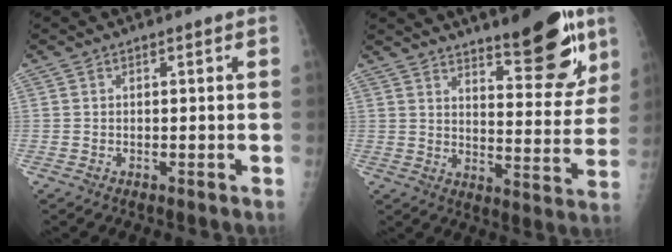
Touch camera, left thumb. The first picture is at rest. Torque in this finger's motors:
{"motor_torque": [0.31, 0.48, 0.14, -0.32, 0.07]}